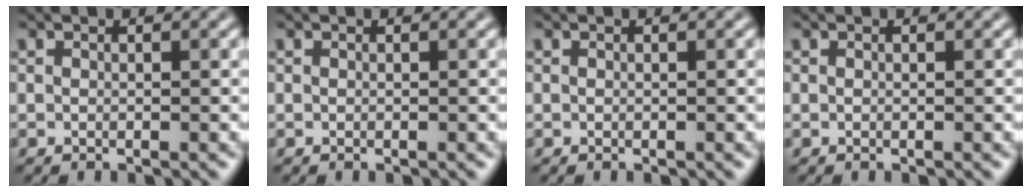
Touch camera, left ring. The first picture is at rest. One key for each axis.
{"total": 0.0}
{"total": 0.0}
{"total": 0.0}